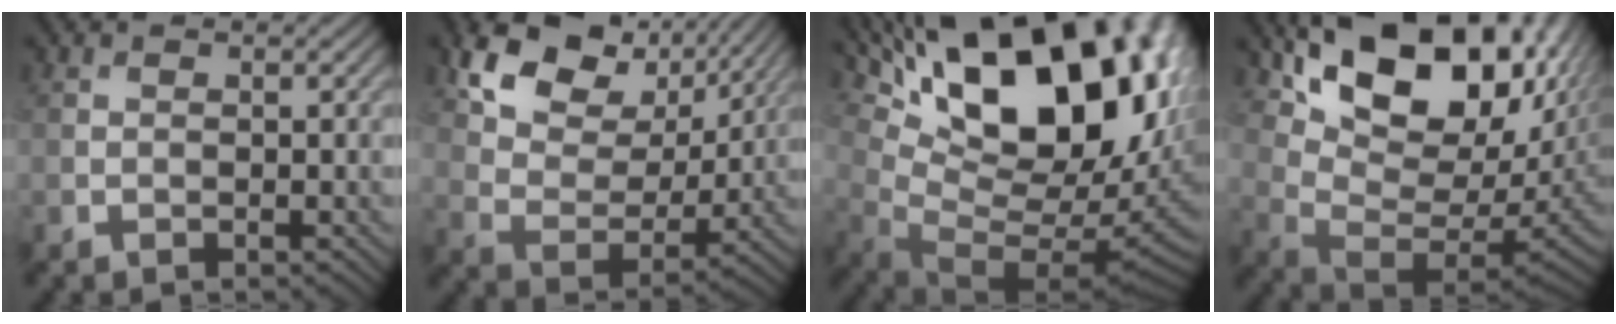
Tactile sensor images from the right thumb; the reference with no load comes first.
{"total": 12.6, "force": [7.3, 7.5, 7.0], "torque": [-0.151, 0.000, 0.126]}
{"total": 21.3, "force": [7.8, 10.8, 16.6], "torque": [-0.265, 0.033, 0.152]}
{"total": 18.1, "force": [7.5, 9.5, 13.4], "torque": [-0.232, 0.000, 0.151]}